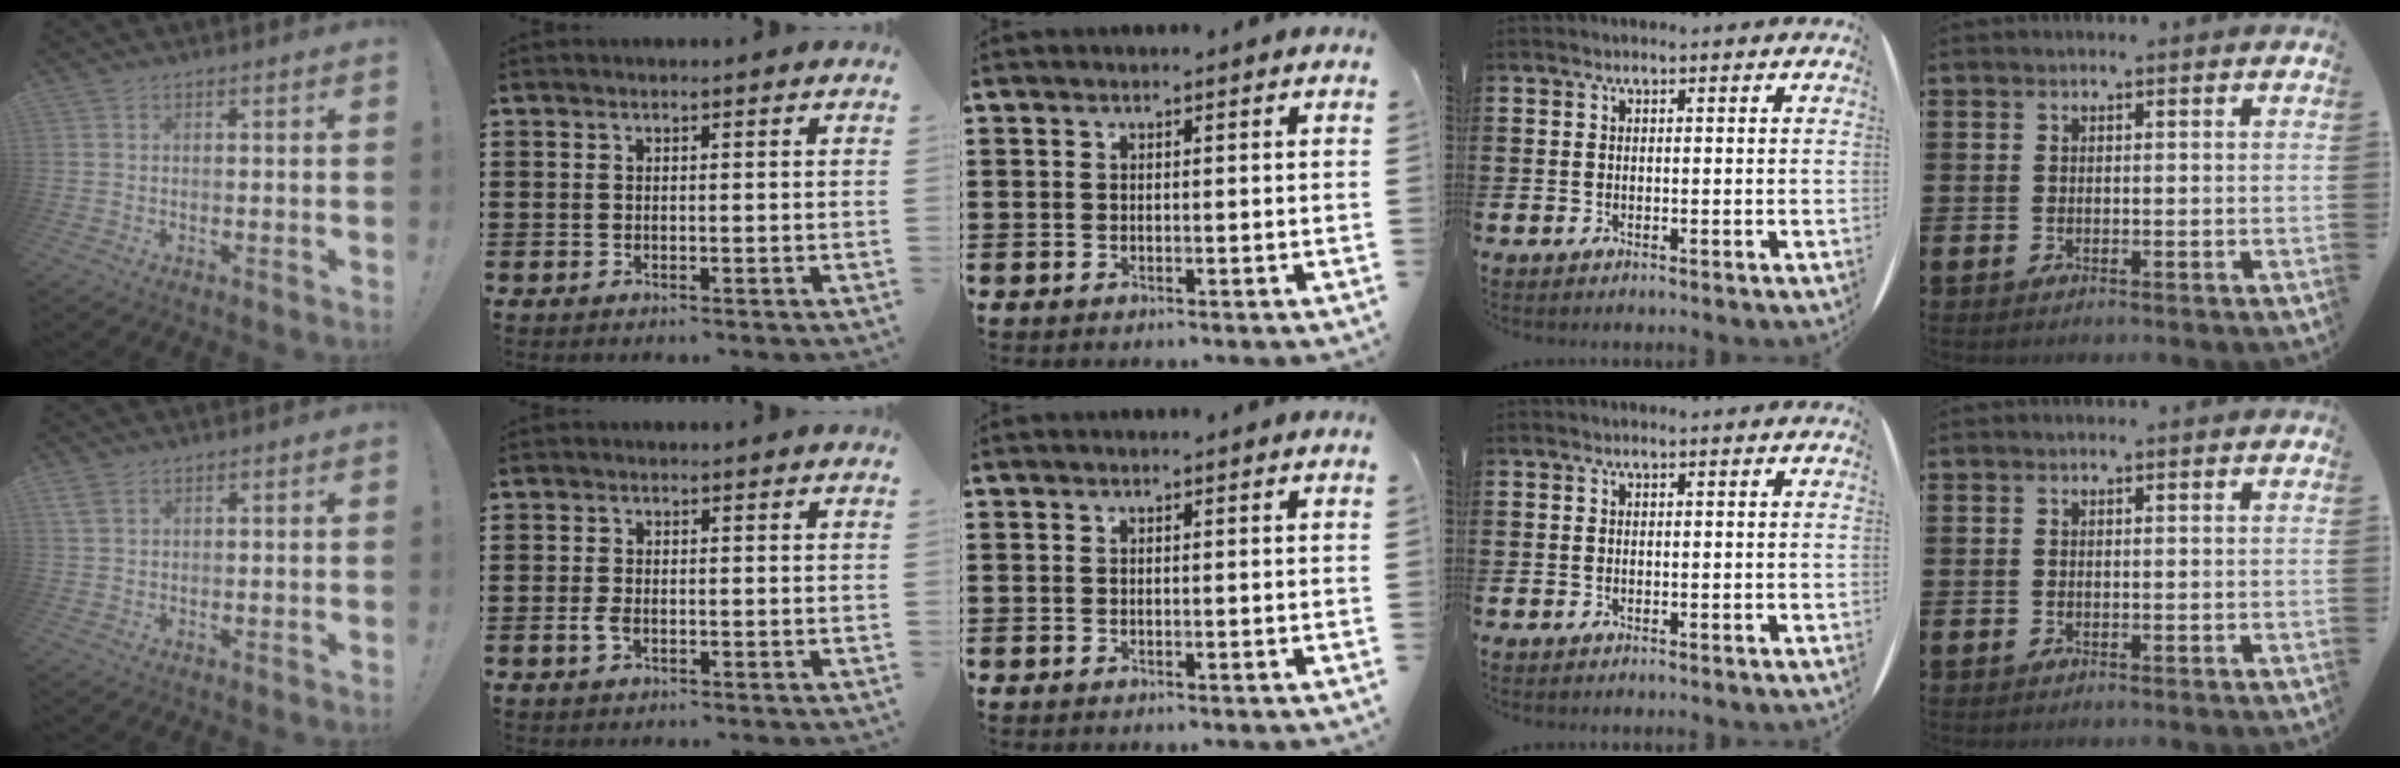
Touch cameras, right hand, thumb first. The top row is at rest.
{"thumb": {"total": 2.7, "force": [1.5, 1.5, 1.7], "torque": [-0.026, -0.003, 0.029]}, "index": {"total": 1.9, "force": [-0.7, 1.0, 1.5], "torque": [-0.043, -0.006, -0.017]}}